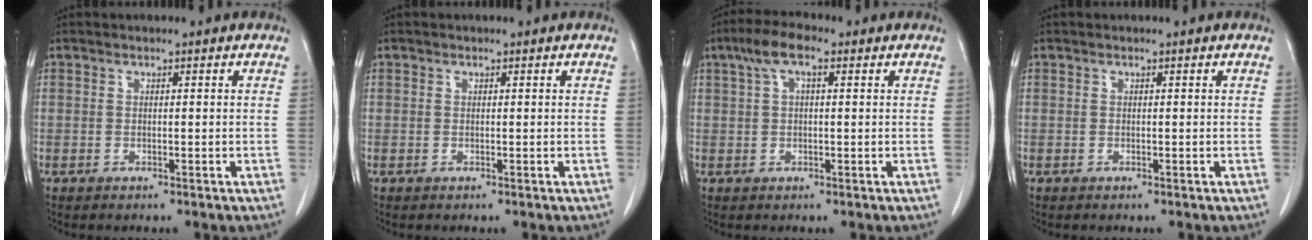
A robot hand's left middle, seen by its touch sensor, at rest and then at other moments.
{"total": 0.0}
{"total": 5.0, "force": [2.4, 1.6, 4.1], "torque": [-0.087, 0.025, 0.043]}
{"total": 0.0}